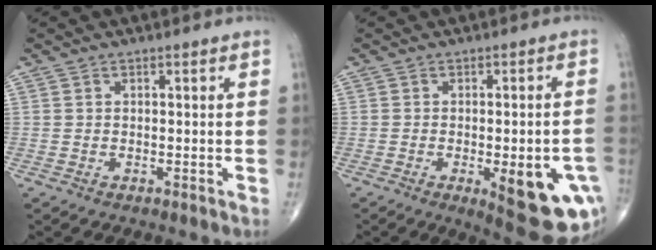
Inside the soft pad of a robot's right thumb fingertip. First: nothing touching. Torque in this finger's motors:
{"motor_torque": [1.69, 1.48, 0.69, -0.85, 0.29]}